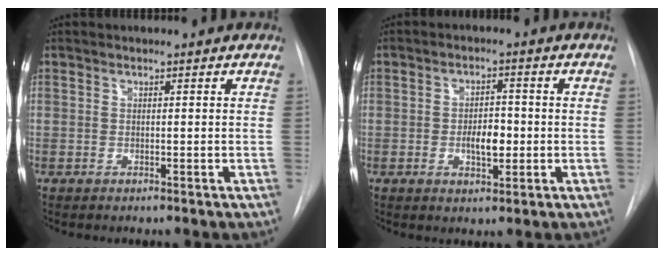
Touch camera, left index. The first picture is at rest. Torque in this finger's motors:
{"motor_torque": [0.91, 0.32, 0.13, 0.03]}